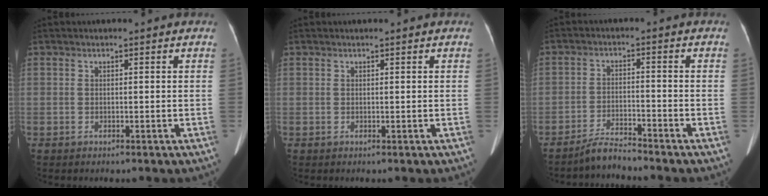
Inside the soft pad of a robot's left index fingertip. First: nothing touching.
{"total": 0.0}
{"total": 3.8, "force": [-3.8, -0.5, 0.4], "torque": [-0.014, -0.019, -0.069]}